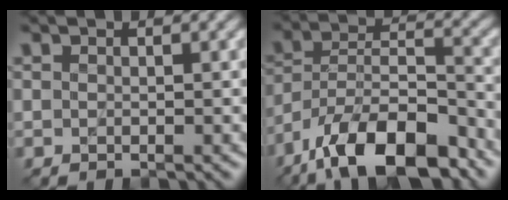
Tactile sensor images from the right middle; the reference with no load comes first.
{"total": 13.2, "force": [-9.5, 4.9, 7.7], "torque": [-0.134, 0.013, -0.171]}